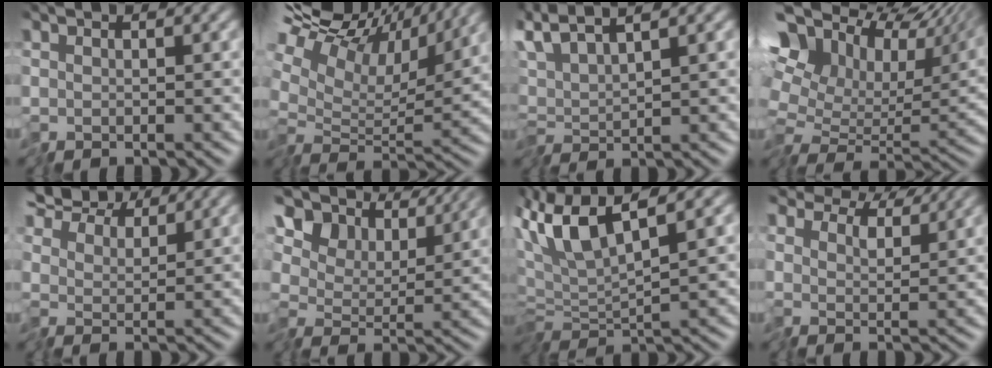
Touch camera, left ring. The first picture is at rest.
{"total": 13.6, "force": [7.6, 7.5, 8.4], "torque": [-0.183, 0.042, 0.116]}
{"total": 3.7, "force": [2.1, 0.3, 3.0], "torque": [-0.062, 0.016, 0.029]}
{"total": 15.2, "force": [6.1, 10.0, 9.7], "torque": [-0.199, 0.039, 0.114]}
{"total": 8.3, "force": [7.0, 3.2, 3.2], "torque": [-0.087, 0.016, 0.103]}
{"total": 8.7, "force": [5.7, 4.7, 4.8], "torque": [-0.107, 0.018, 0.083]}
{"total": 6.0, "force": [1.8, 1.8, 5.4], "torque": [-0.119, 0.012, 0.029]}
{"total": 7.9, "force": [6.5, 3.2, 2.9], "torque": [-0.080, 0.008, 0.098]}